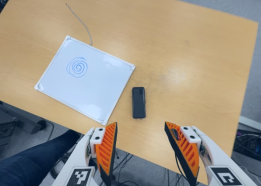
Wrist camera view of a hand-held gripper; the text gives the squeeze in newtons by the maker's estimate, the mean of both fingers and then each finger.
{"total": 0.0}